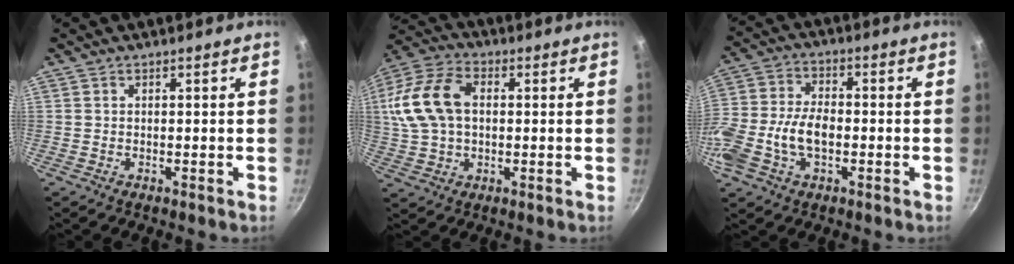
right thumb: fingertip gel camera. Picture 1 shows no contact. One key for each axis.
{"total": 15.5, "fx": 2.1, "fy": 10.4, "fz": 11.4, "tx": -0.221, "ty": 0.024, "tz": 0.031}
{"total": 12.7, "fx": -3.0, "fy": 7.7, "fz": 9.6, "tx": -0.194, "ty": 0.028, "tz": -0.067}